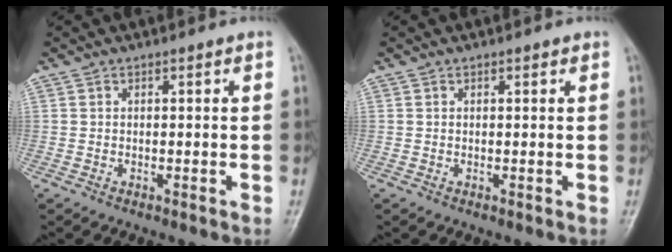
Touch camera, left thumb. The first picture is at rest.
{"total": 0.6, "force": [0.4, 0.3, 0.4], "torque": [-0.005, -0.001, 0.004]}